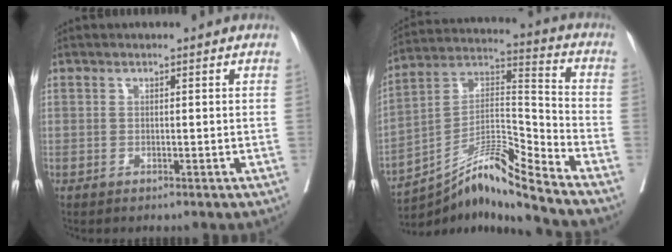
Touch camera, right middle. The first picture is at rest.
{"total": 13.1, "force": [-11.0, -1.6, 6.9], "torque": [-0.125, 0.028, -0.193]}